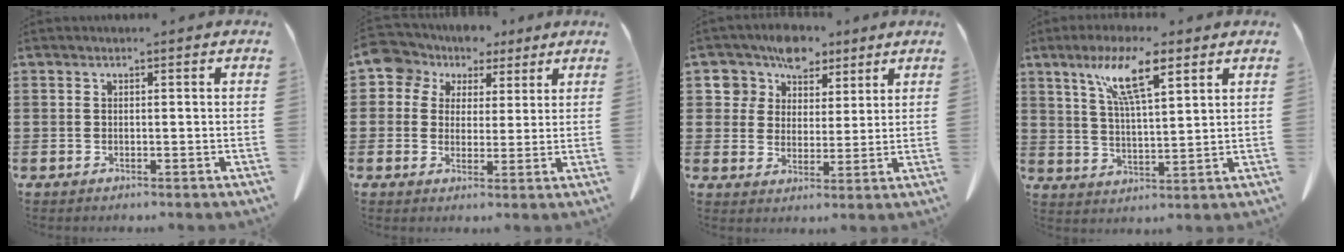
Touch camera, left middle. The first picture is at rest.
{"total": 6.3, "force": [3.9, 4.9, 0.9], "torque": [-0.058, -0.010, 0.073]}
{"total": 7.2, "force": [5.2, 4.8, 1.3], "torque": [-0.054, -0.008, 0.095]}
{"total": 9.6, "force": [5.9, 2.0, 7.3], "torque": [-0.156, 0.000, 0.102]}